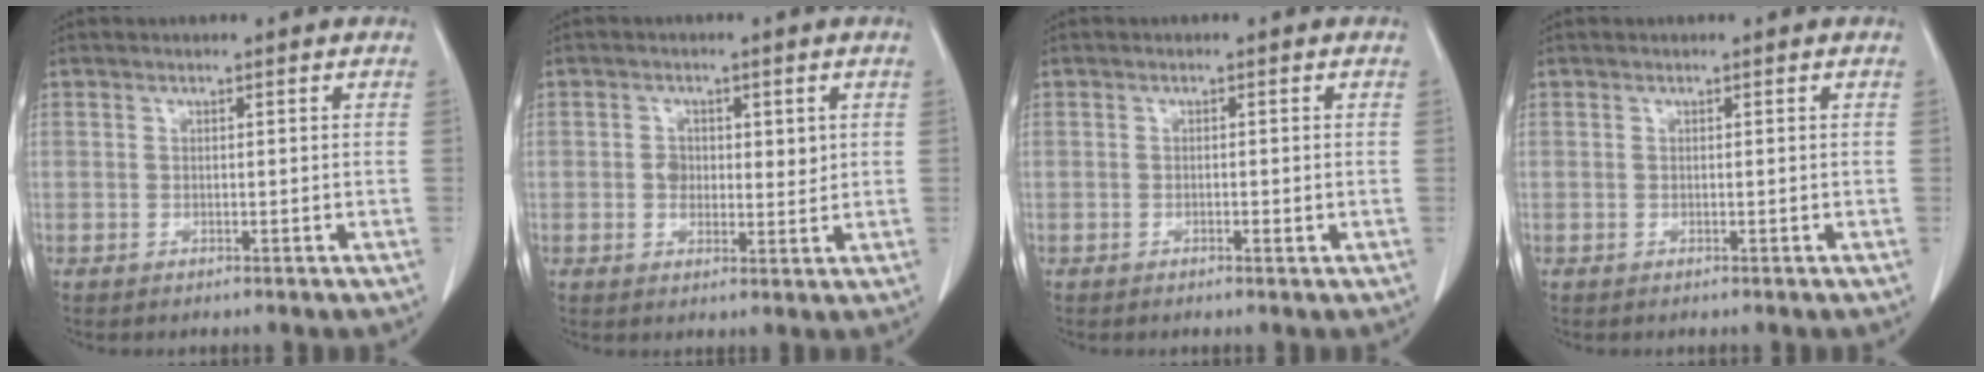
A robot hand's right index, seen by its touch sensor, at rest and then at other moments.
{"total": 4.0, "force": [0.8, 2.9, 2.7], "torque": [-0.033, 0.001, 0.012]}
{"total": 0.8, "force": [-0.3, 0.2, 0.7], "torque": [-0.013, 0.000, -0.003]}
{"total": 0.0}